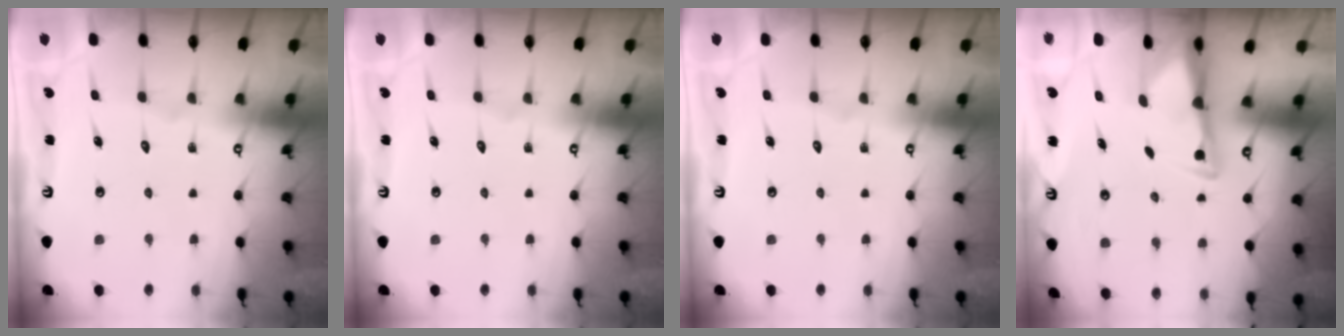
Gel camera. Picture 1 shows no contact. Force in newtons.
{"total": 0.0}
{"total": 0.0}
{"total": 2.8, "press": 2.7, "slide": 0.6}